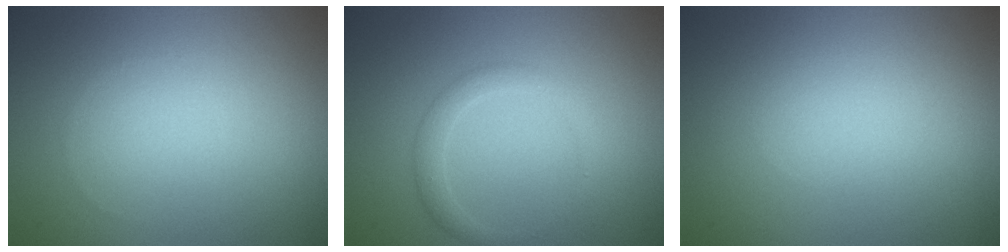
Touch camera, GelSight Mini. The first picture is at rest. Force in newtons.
{"total": 1.8, "press": 1.8, "slide": 0.0}
{"total": 0.0}